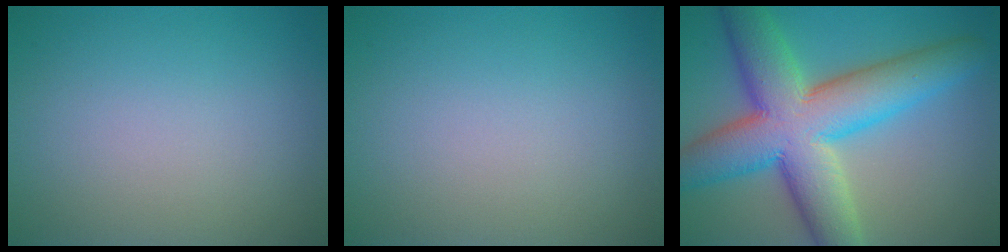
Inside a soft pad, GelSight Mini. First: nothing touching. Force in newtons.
{"total": 0.0}
{"total": 12.1, "press": 12.1, "slide": 0.8}